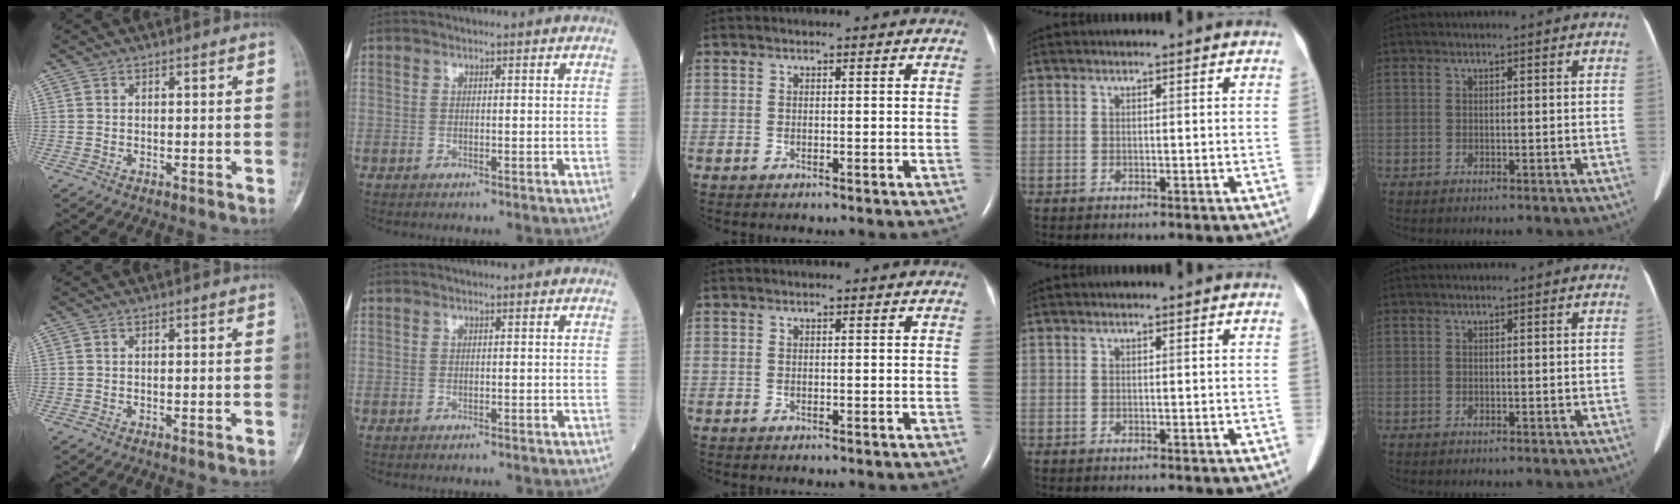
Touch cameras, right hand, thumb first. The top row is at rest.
{"thumb": {"total": 0.7, "force": [-0.4, 0.0, 0.6], "torque": [-0.008, 0.000, -0.005]}, "index": {"total": 1.5, "force": [-1.5, -0.1, 0.3], "torque": [-0.004, -0.002, -0.018]}}